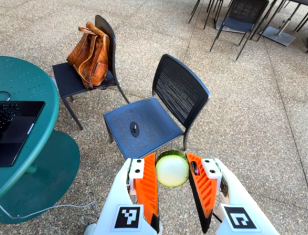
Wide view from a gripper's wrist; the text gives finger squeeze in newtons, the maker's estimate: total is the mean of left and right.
{"total": 11.9, "left": 11.8, "right": 12.1}